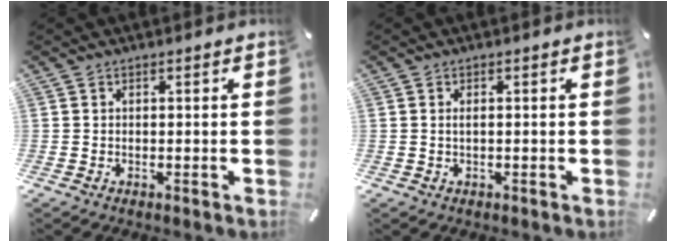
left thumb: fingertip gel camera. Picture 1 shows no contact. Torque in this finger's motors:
{"motor_torque": [0.12, -0.27, 0.01, -0.03, 0.06]}